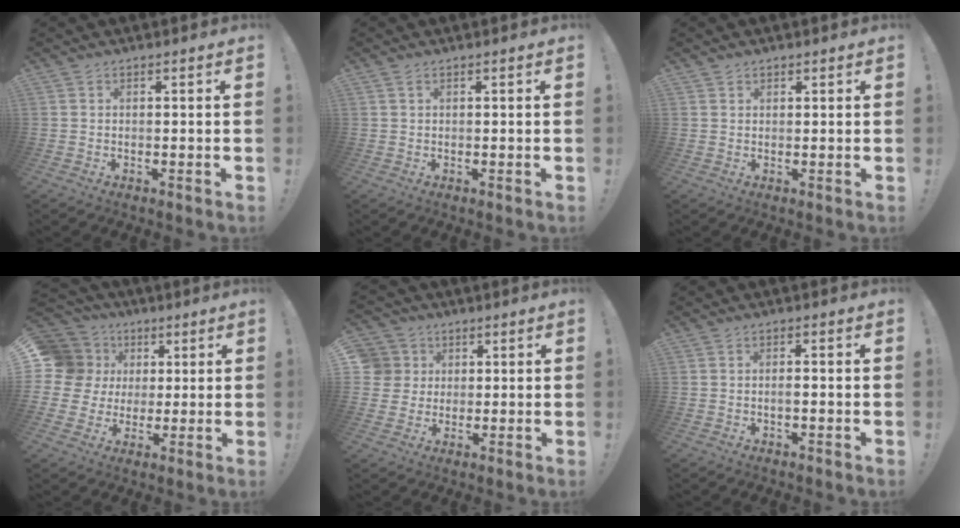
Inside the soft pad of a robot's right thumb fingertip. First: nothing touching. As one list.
[{"total": 0.9, "force": [0.5, 0.4, 0.7], "torque": [-0.016, 0.002, 0.009]}, {"total": 1.1, "force": [0.9, 0.7, 0.1], "torque": [0.004, -0.003, 0.016]}, {"total": 13.2, "force": [3.0, 11.9, 4.7], "torque": [-0.085, -0.007, 0.073]}, {"total": 7.0, "force": [1.6, 6.7, 1.0], "torque": [-0.017, -0.010, 0.033]}, {"total": 1.5, "force": [-0.7, 0.2, 1.4], "torque": [-0.032, 0.005, -0.012]}]